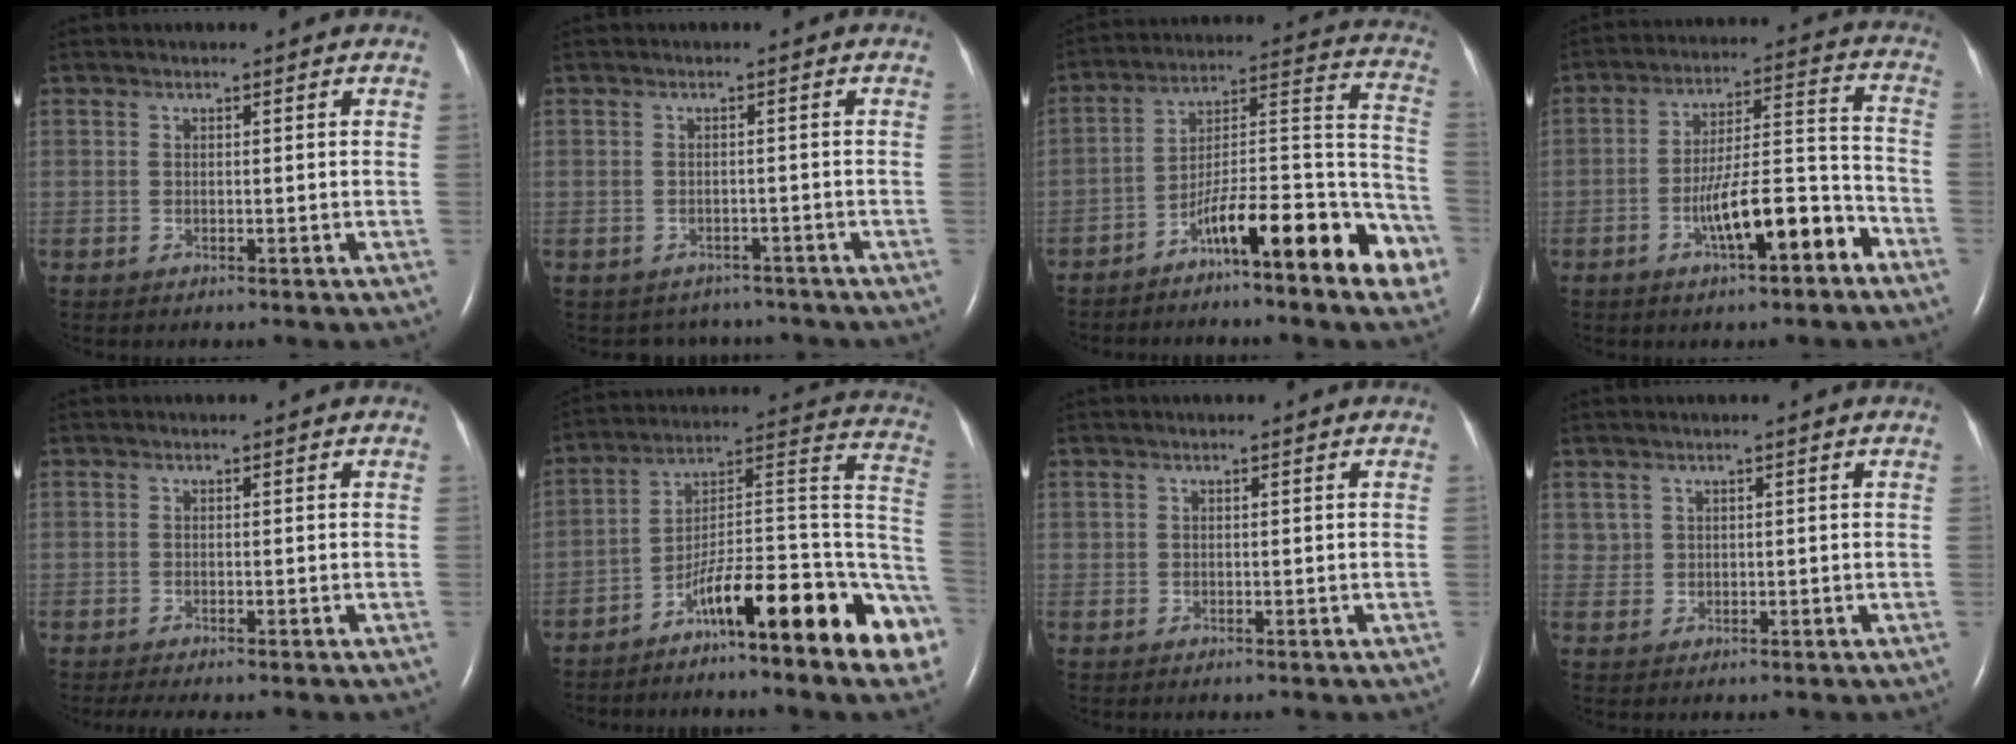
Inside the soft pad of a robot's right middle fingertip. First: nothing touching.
{"total": 4.1, "force": [-3.6, 2.0, -0.4], "torque": [0.003, 0.011, -0.044]}
{"total": 15.9, "force": [-9.3, 2.0, 12.8], "torque": [-0.174, 0.042, -0.146]}
{"total": 11.2, "force": [-6.0, 1.9, 9.3], "torque": [-0.154, 0.018, -0.093]}
{"total": 2.8, "force": [-2.3, 0.3, 1.6], "torque": [-0.026, -0.009, -0.032]}
{"total": 17.6, "force": [-10.0, 2.0, 14.4], "torque": [-0.150, 0.054, -0.151]}
{"total": 0.0}
{"total": 1.3, "force": [0.8, 1.0, -0.1], "torque": [0.011, 0.006, 0.011]}